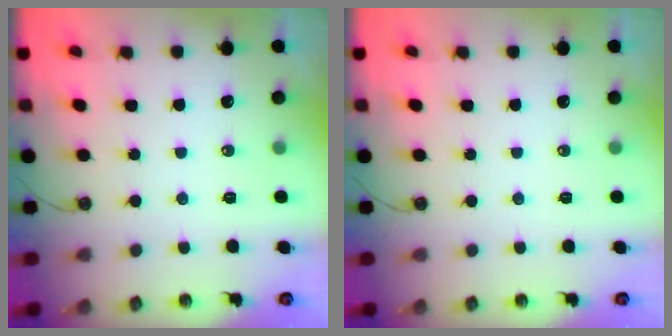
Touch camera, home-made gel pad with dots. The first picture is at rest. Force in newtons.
{"total": 0.0}